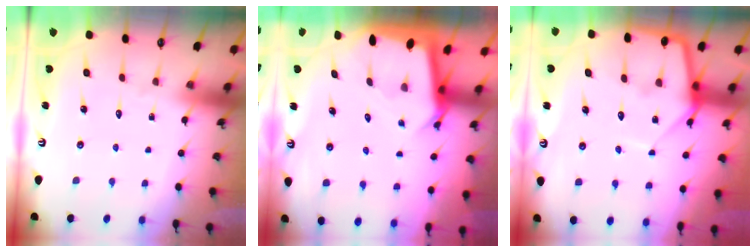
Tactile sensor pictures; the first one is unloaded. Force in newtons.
{"total": 3.6, "press": 3.6, "slide": 0.1}
{"total": 9.2, "press": 9.2, "slide": 0.7}